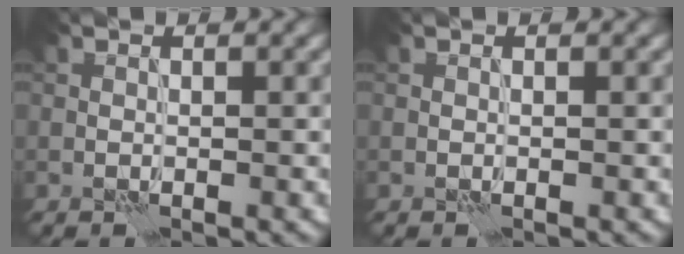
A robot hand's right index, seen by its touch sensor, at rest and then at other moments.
{"total": 0.0}